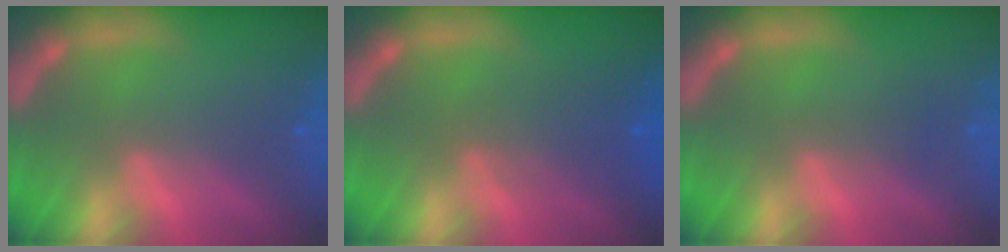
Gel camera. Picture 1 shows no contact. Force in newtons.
{"total": 3.6}
{"total": 1.0}